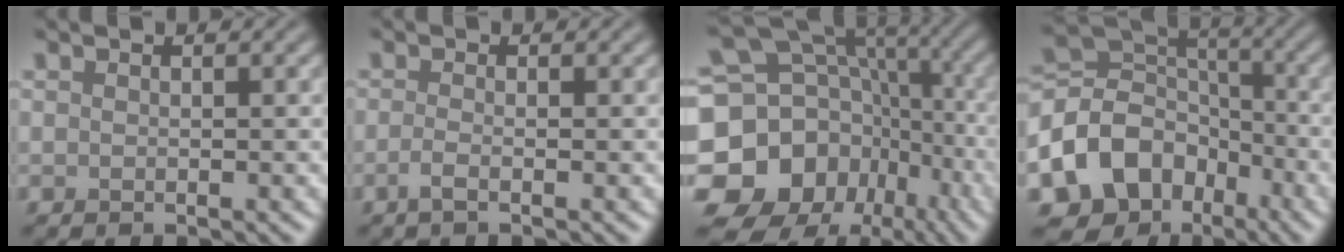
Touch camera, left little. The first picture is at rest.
{"total": 1.3, "force": [-0.6, 0.3, 1.1], "torque": [-0.021, -0.001, -0.017]}
{"total": 18.0, "force": [-5.1, 14.9, 8.7], "torque": [-0.187, 0.016, -0.083]}
{"total": 10.3, "force": [-4.9, 7.9, 4.5], "torque": [-0.103, 0.002, -0.100]}